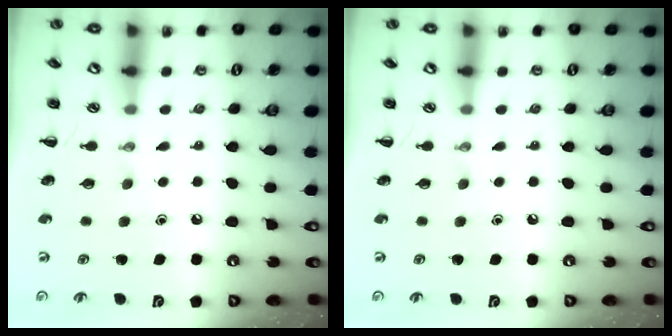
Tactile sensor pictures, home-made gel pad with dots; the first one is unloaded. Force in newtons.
{"total": 0.0}